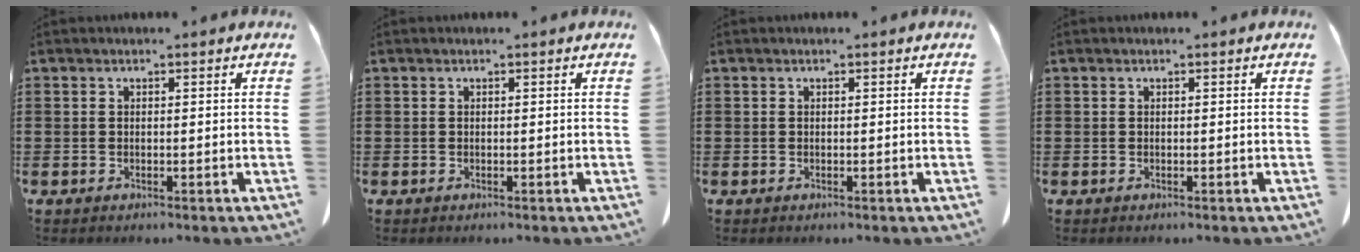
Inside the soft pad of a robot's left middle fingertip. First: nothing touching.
{"total": 0.0}
{"total": 0.0}
{"total": 0.0}